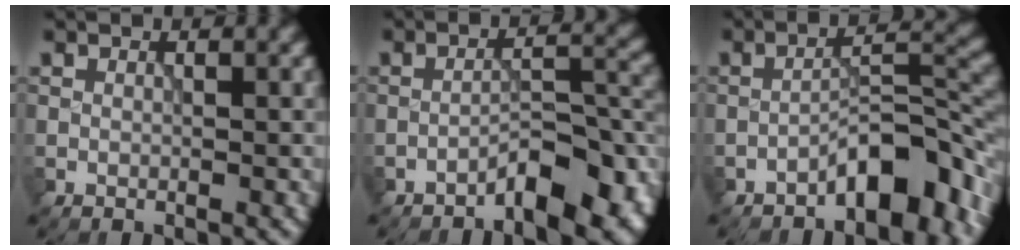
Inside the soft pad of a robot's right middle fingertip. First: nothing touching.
{"total": 6.7, "force": [-4.5, 2.0, 4.6], "torque": [-0.064, 0.013, -0.070]}
{"total": 6.4, "force": [-4.1, 2.0, 4.4], "torque": [-0.058, 0.020, -0.068]}